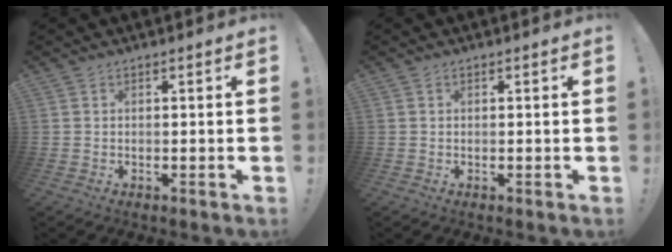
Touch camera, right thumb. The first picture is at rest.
{"total": 0.0}